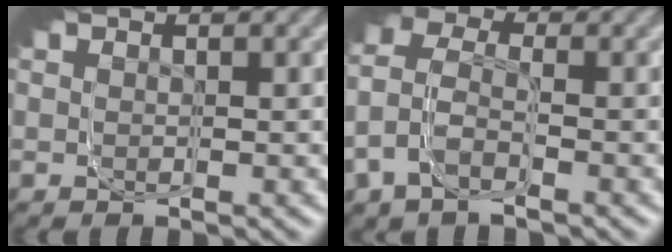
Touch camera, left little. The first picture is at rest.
{"total": 4.2, "force": [-1.8, 3.2, 2.2], "torque": [-0.021, 0.011, -0.045]}